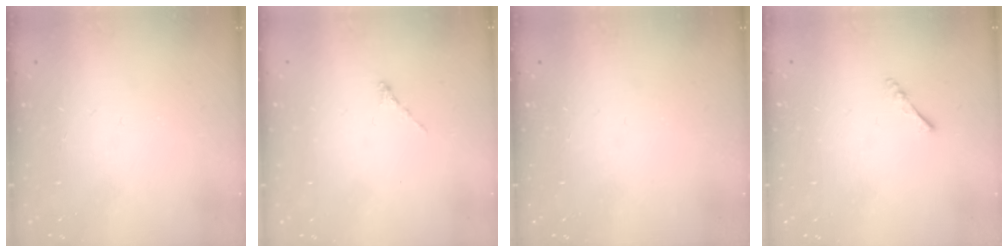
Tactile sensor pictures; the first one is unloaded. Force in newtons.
{"total": 0.0}
{"total": 0.0}
{"total": 2.4, "press": 2.3, "slide": 0.5}